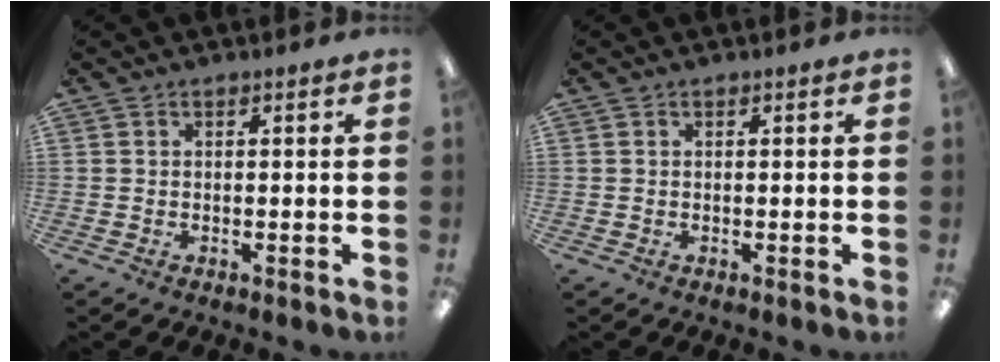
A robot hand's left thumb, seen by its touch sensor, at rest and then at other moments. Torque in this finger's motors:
{"motor_torque": [0.00, 0.00, 0.00, 0.00, 0.00]}